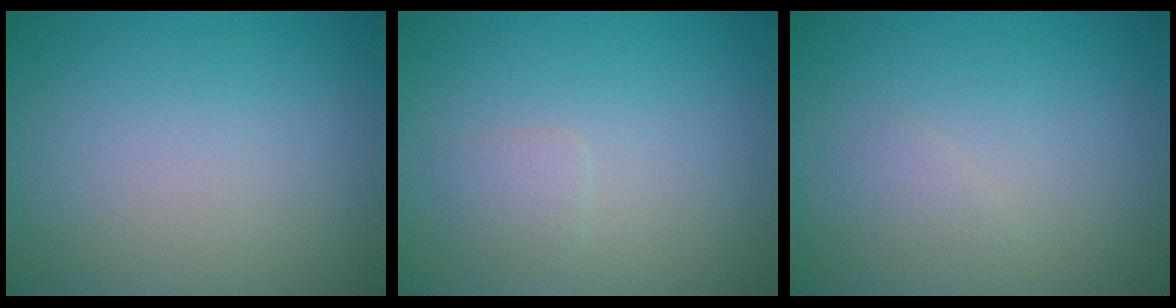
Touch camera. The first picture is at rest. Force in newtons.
{"total": 1.1, "press": 1.1, "slide": 0.1}
{"total": 0.8, "press": 0.8, "slide": 0.1}